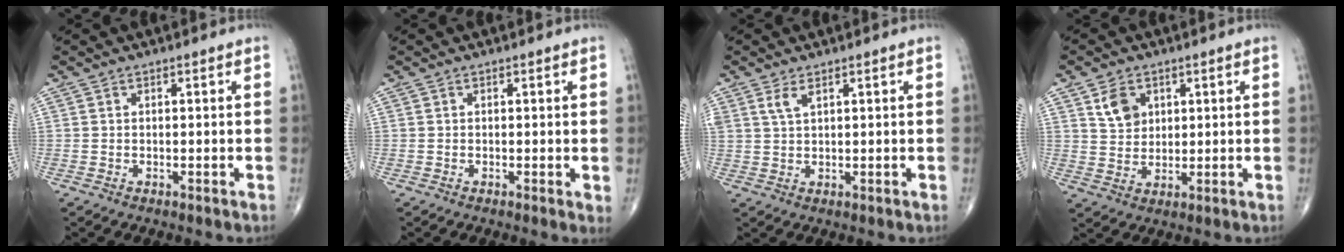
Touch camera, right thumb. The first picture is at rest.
{"total": 1.1, "force": [0.1, 0.4, 1.0], "torque": [-0.016, -0.005, -0.002]}
{"total": 2.6, "force": [1.5, 1.0, 1.8], "torque": [-0.039, -0.001, 0.038]}
{"total": 5.8, "force": [2.6, 4.3, 2.8], "torque": [-0.032, -0.015, 0.050]}